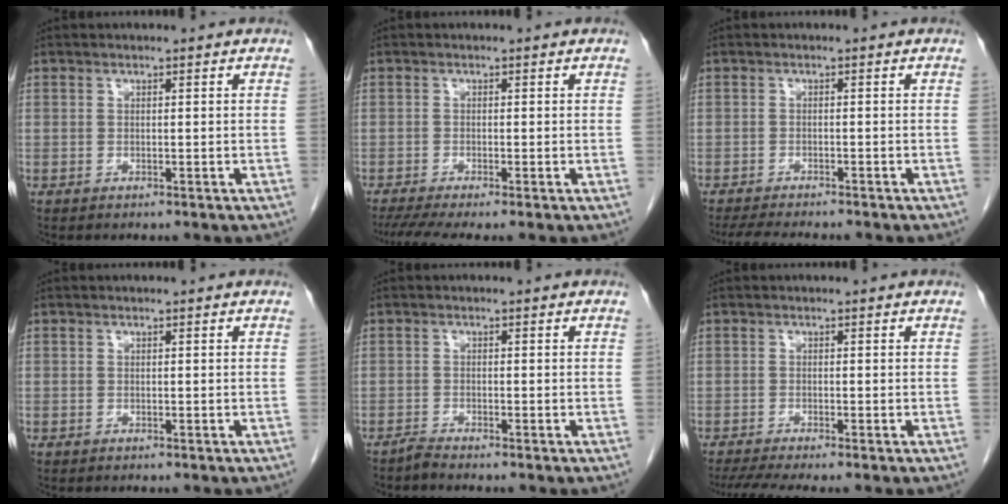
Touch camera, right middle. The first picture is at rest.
{"total": 5.3, "force": [-4.0, 0.2, 3.5], "torque": [-0.059, -0.013, -0.069]}
{"total": 7.0, "force": [-6.2, 0.9, 3.1], "torque": [-0.047, -0.014, -0.096]}
{"total": 0.0}
{"total": 1.2, "force": [-1.2, -0.3, 0.1], "torque": [-0.004, -0.004, -0.024]}
{"total": 5.4, "force": [-4.5, -0.2, 3.1], "torque": [-0.049, -0.013, -0.075]}